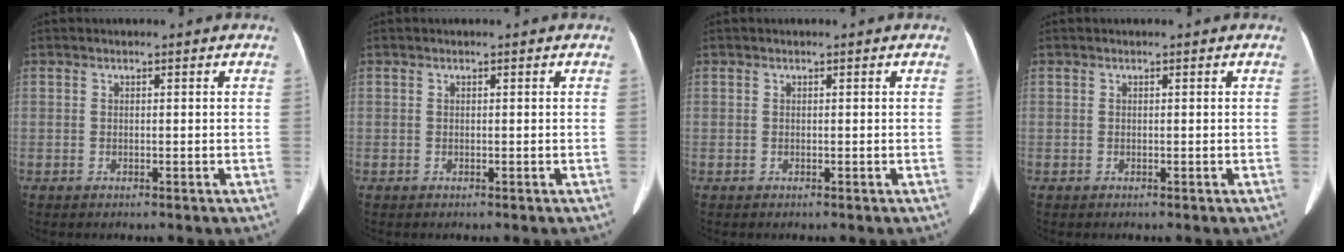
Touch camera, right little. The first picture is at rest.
{"total": 0.0}
{"total": 0.0}
{"total": 0.0}